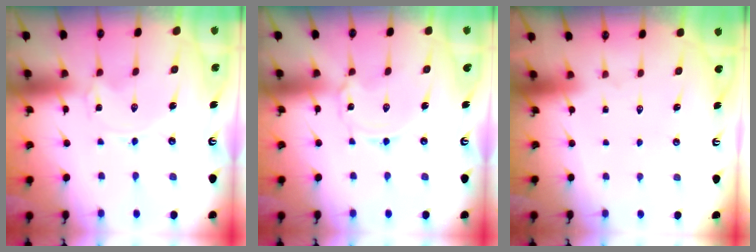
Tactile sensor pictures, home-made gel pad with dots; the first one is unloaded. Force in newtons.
{"total": 1.6, "press": 1.5, "slide": 0.2}
{"total": 1.6, "press": 1.6, "slide": 0.1}